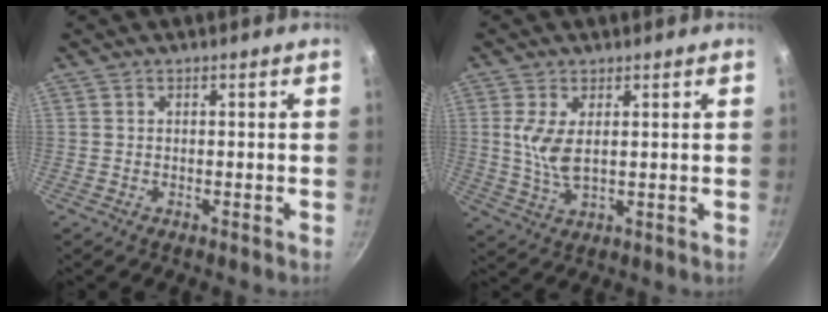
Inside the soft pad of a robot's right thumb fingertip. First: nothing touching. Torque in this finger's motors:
{"motor_torque": [-0.22, 0.97, 0.64, 0.10, 0.14]}